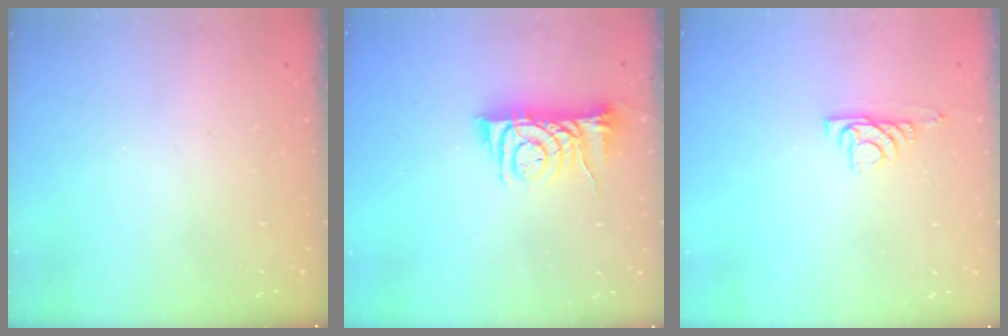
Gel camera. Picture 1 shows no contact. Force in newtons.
{"total": 8.0, "press": 8.0, "slide": 0.1}
{"total": 5.0, "press": 4.9, "slide": 0.7}